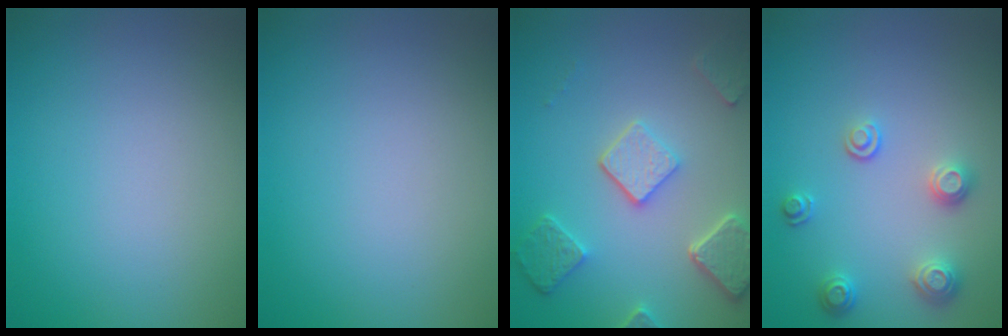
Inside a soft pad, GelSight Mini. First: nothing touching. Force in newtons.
{"total": 0.0}
{"total": 5.0, "press": 3.9, "slide": 3.1}
{"total": 2.3, "press": 2.3, "slide": 0.6}